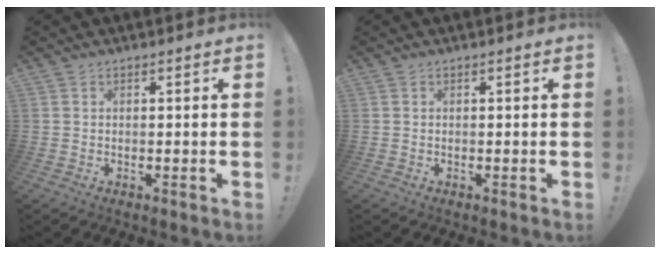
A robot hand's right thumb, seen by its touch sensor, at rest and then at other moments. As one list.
[{"total": 0.0}]